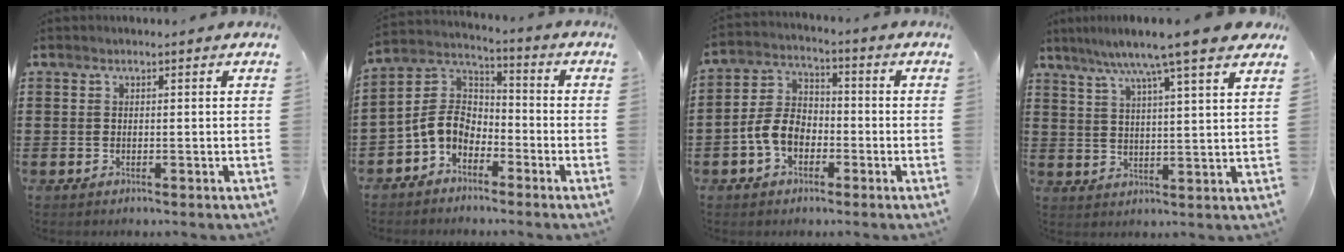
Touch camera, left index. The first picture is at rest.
{"total": 6.4, "force": [-3.2, 4.7, 2.9], "torque": [-0.091, 0.005, -0.073]}
{"total": 6.5, "force": [-2.7, 4.5, 3.9], "torque": [-0.099, 0.011, -0.059]}
{"total": 8.1, "force": [6.4, -0.3, 5.0], "torque": [-0.109, -0.026, 0.104]}